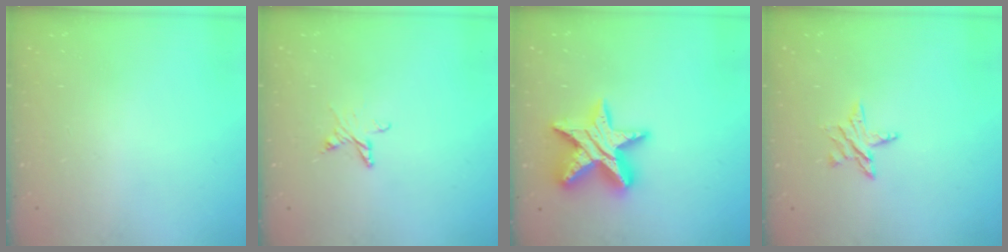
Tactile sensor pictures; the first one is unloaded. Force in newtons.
{"total": 5.0, "press": 5.0, "slide": 0.7}
{"total": 17.3, "press": 17.2, "slide": 1.1}
{"total": 6.6, "press": 6.5, "slide": 0.6}